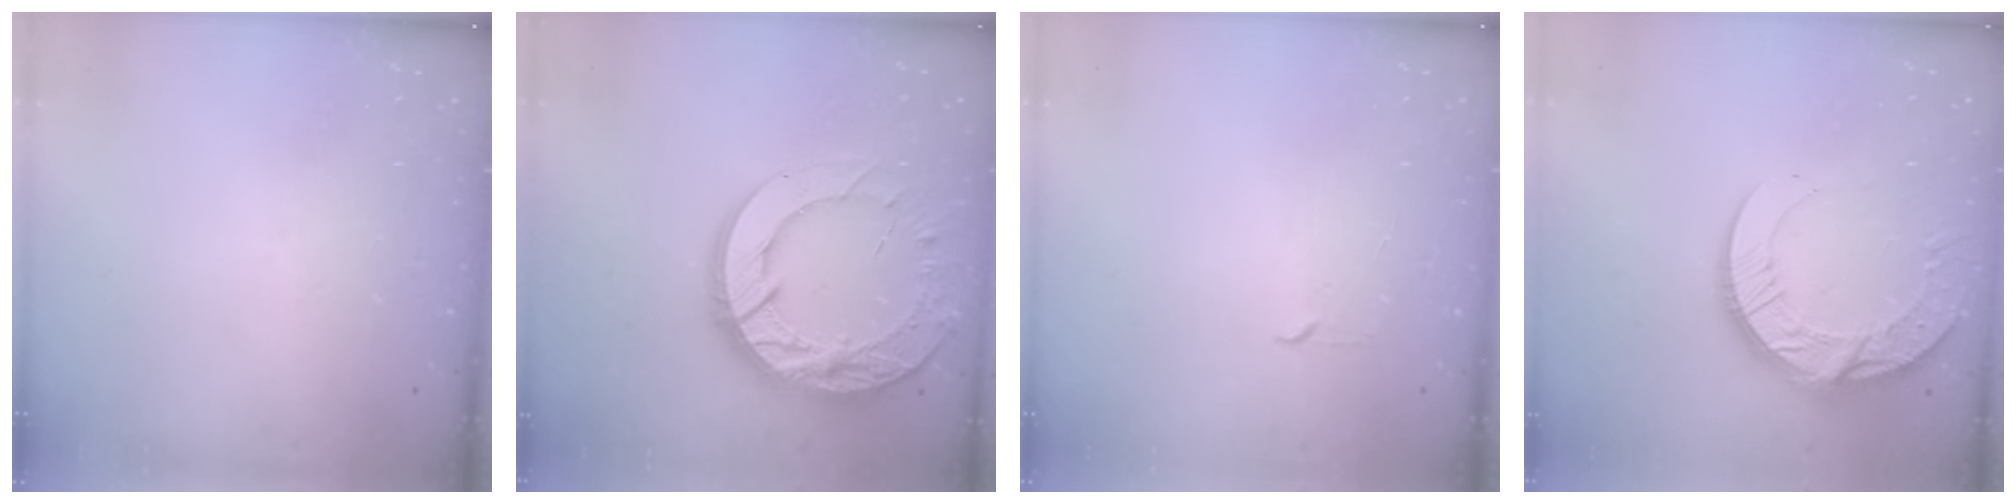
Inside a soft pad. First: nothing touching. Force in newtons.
{"total": 21.2, "press": 21.1, "slide": 2.1}
{"total": 2.3, "press": 2.2, "slide": 0.3}
{"total": 14.6, "press": 14.6, "slide": 1.2}